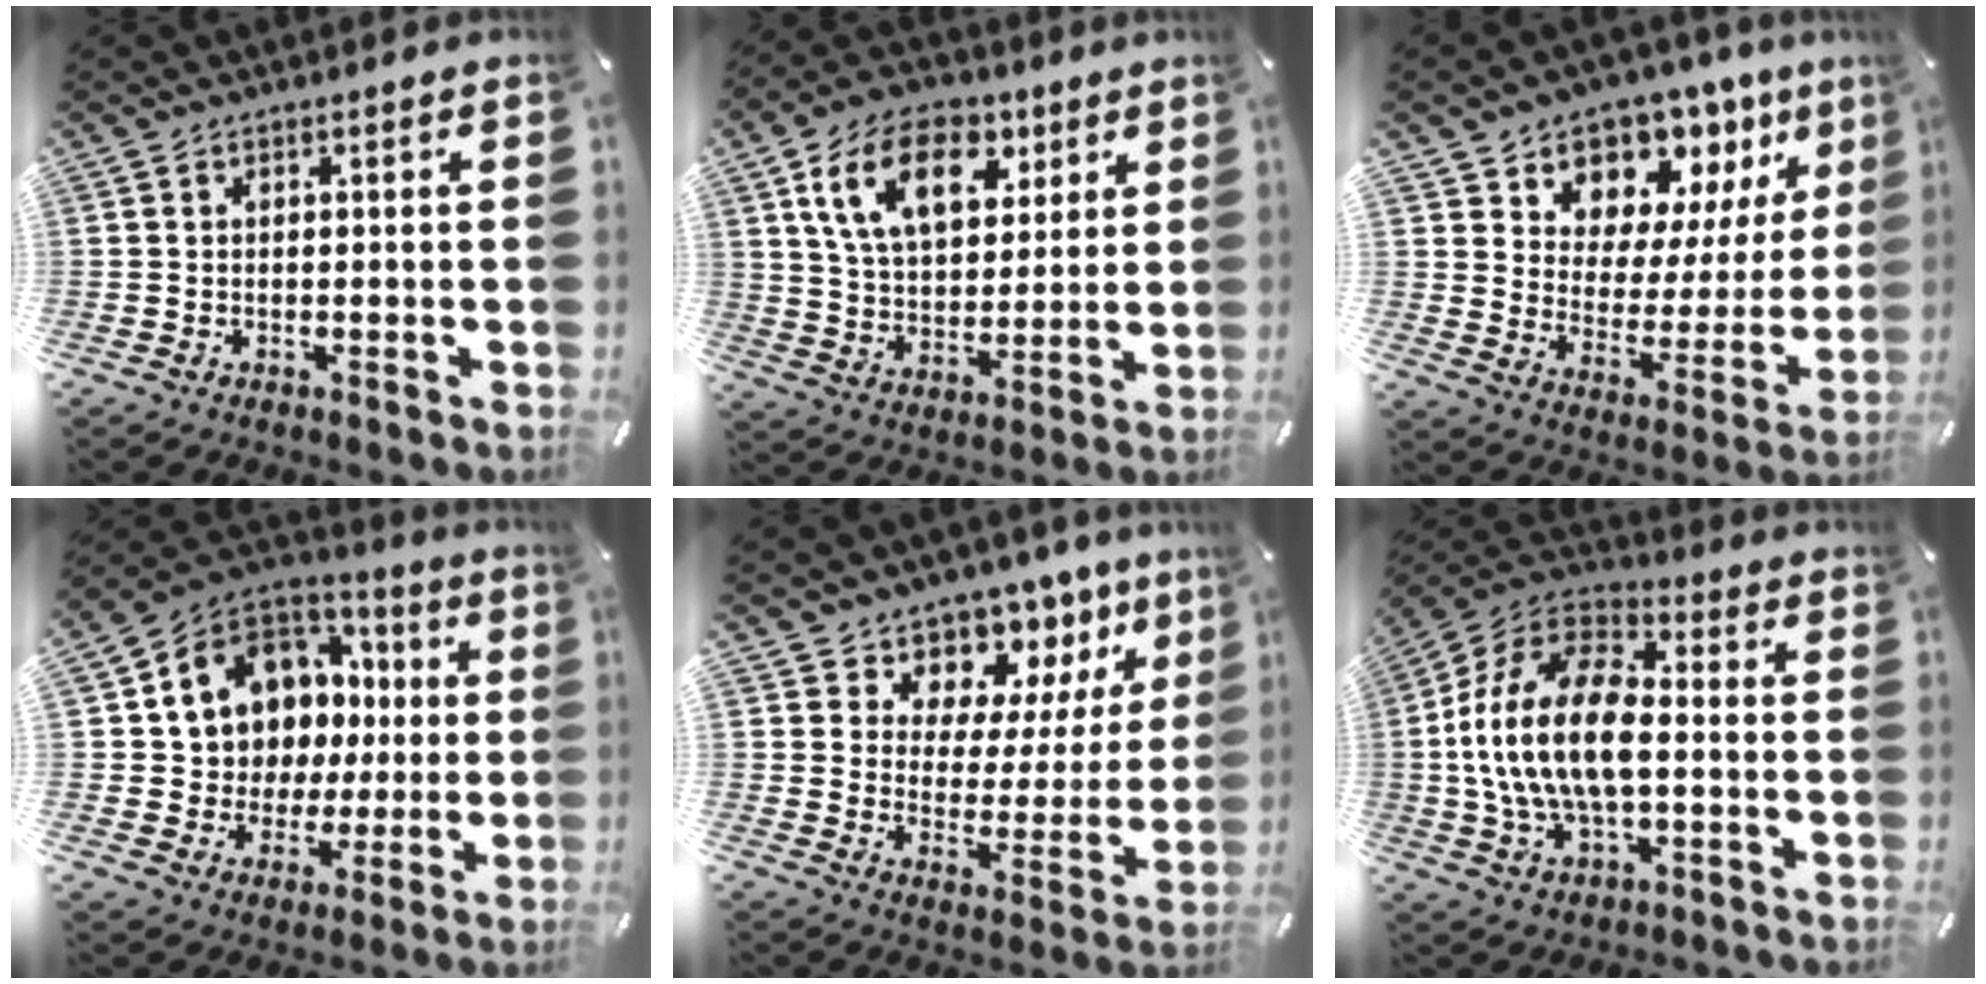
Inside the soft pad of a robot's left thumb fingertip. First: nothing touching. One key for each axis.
{"total": 15.7, "fx": 7.2, "fy": 10.1, "fz": 9.7, "tx": -0.176, "ty": -0.011, "tz": 0.130}
{"total": 9.8, "fx": 7.1, "fy": 6.8, "fz": 0.5, "tx": -0.008, "ty": -0.093, "tz": 0.128}
{"total": 11.3, "fx": 3.6, "fy": 10.4, "fz": 2.7, "tx": -0.057, "ty": -0.046, "tz": 0.081}
{"total": 8.6, "fx": 6.3, "fy": 5.9, "fz": 0.0, "tx": -0.004, "ty": -0.082, "tz": 0.113}
{"total": 18.0, "fx": -1.6, "fy": 10.8, "fz": 14.2, "tx": -0.306, "ty": 0.011, "tz": -0.032}